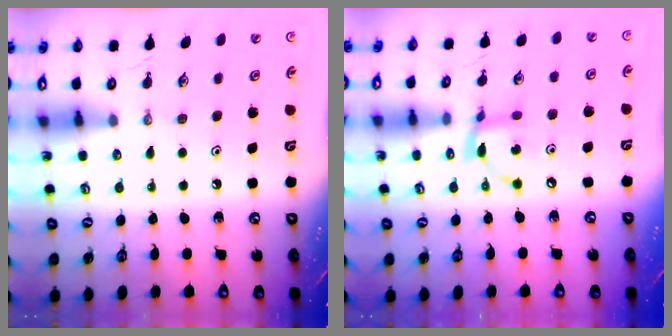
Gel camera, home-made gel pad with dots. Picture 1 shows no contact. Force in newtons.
{"total": 10.0, "press": 10.0, "slide": 0.5}